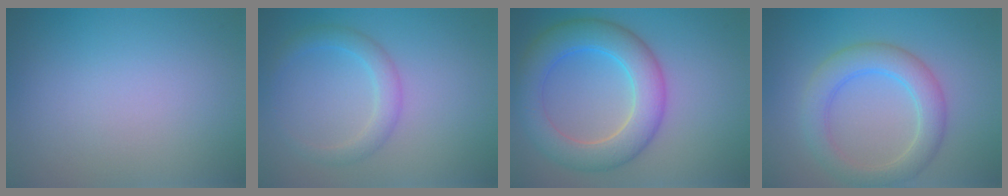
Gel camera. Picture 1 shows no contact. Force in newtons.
{"total": 2.4, "press": 2.4, "slide": 0.2}
{"total": 6.8, "press": 6.8, "slide": 0.4}
{"total": 4.5, "press": 4.5, "slide": 0.1}